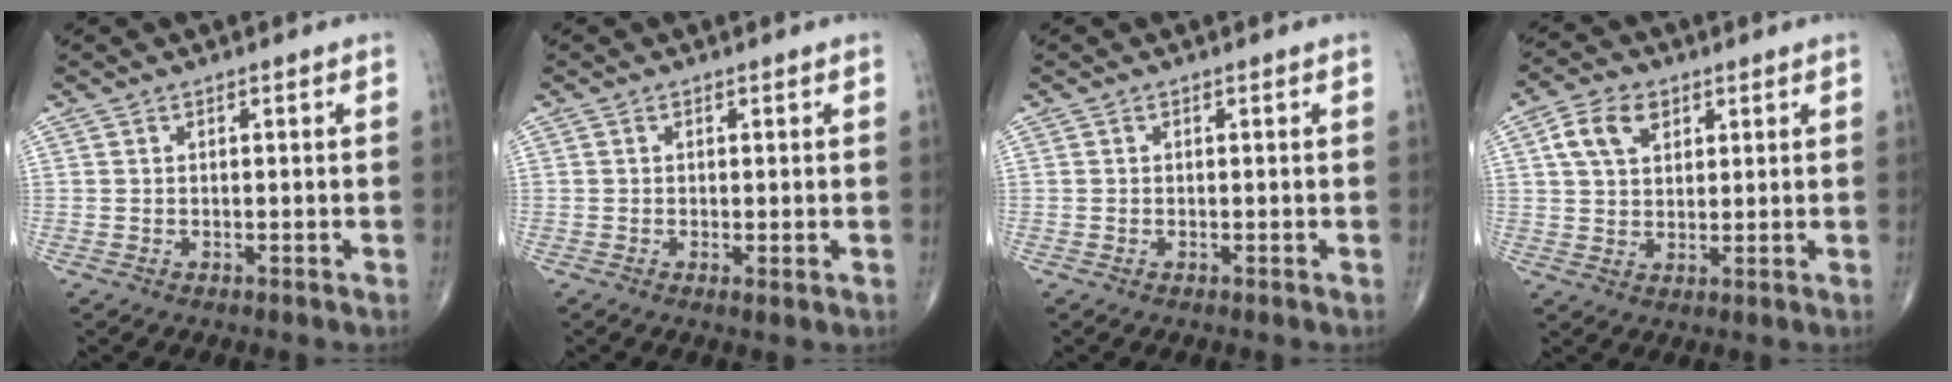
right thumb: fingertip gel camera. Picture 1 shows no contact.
{"total": 1.2, "force": [-0.2, 0.3, 1.2], "torque": [-0.021, -0.006, -0.006]}
{"total": 0.0}
{"total": 7.4, "force": [3.0, 5.0, 4.6], "torque": [-0.069, 0.000, 0.052]}